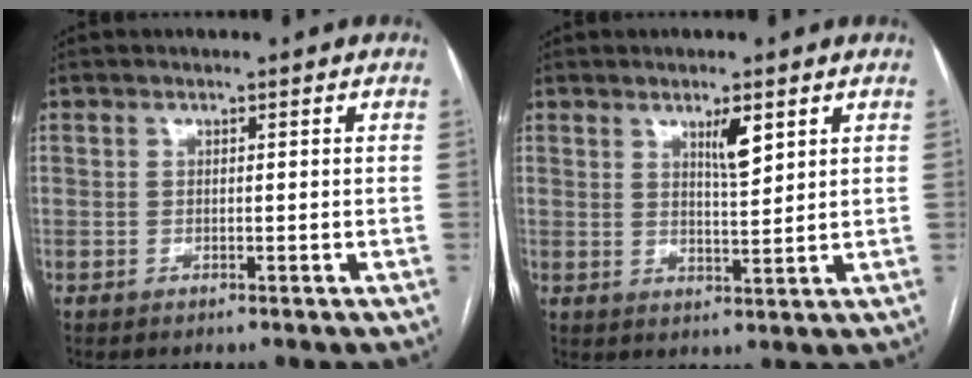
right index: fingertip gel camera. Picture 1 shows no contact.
{"total": 4.1, "force": [2.2, 0.6, 3.3], "torque": [-0.059, -0.004, 0.040]}